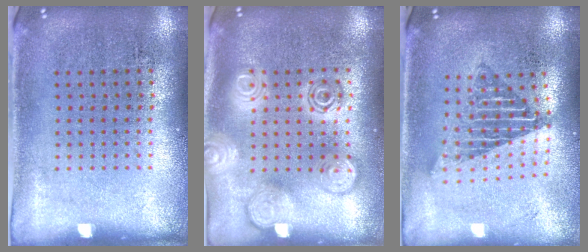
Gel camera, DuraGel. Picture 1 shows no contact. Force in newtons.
{"total": 2.7, "press": 2.7, "slide": 0.3}
{"total": 1.6, "press": 1.4, "slide": 0.9}